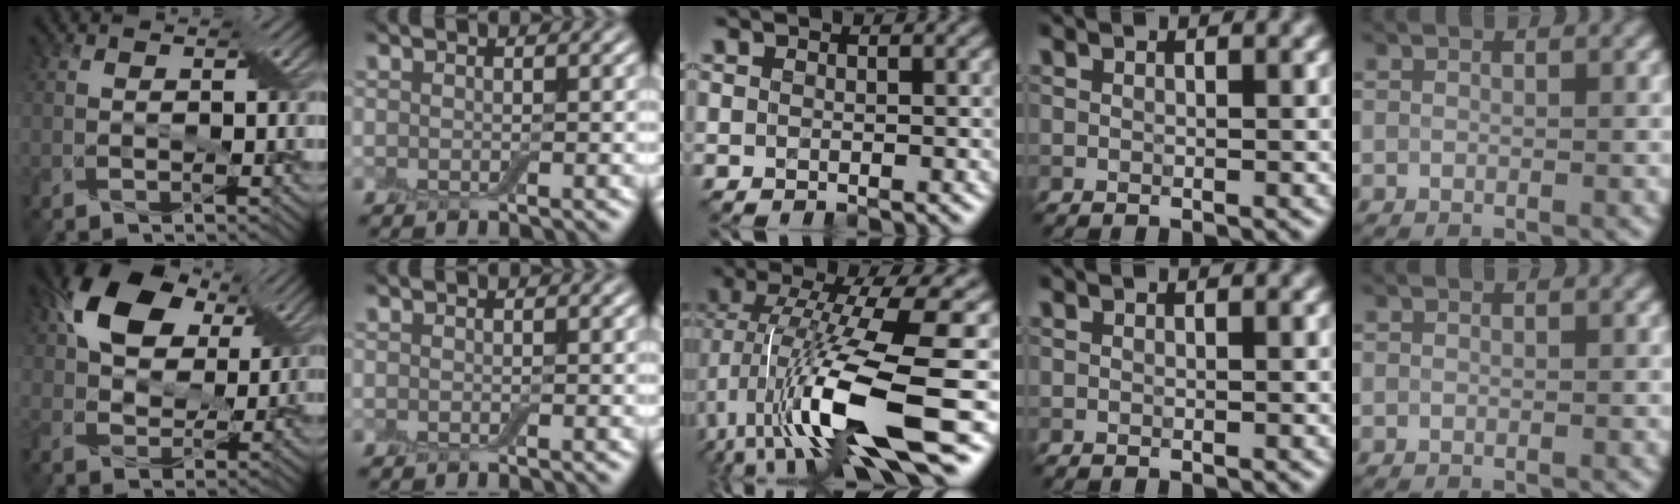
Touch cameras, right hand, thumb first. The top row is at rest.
{"thumb": {"total": 12.0, "force": [5.9, 7.9, 6.8], "torque": [-0.145, 0.021, 0.099]}, "middle": {"total": 12.2, "force": [-4.0, 2.6, 11.2], "torque": [-0.201, -0.007, -0.063]}}